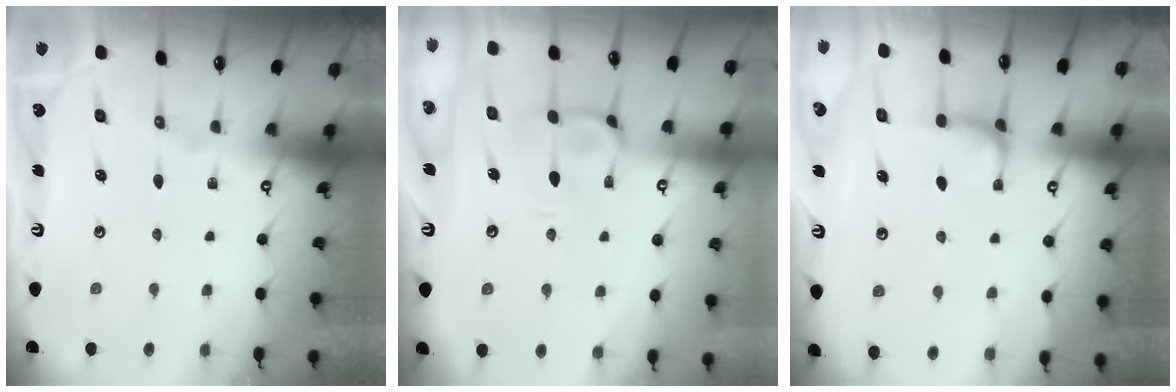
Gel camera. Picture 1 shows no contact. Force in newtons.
{"total": 4.6, "press": 4.5, "slide": 1.3}
{"total": 0.7, "press": 0.4, "slide": 0.6}